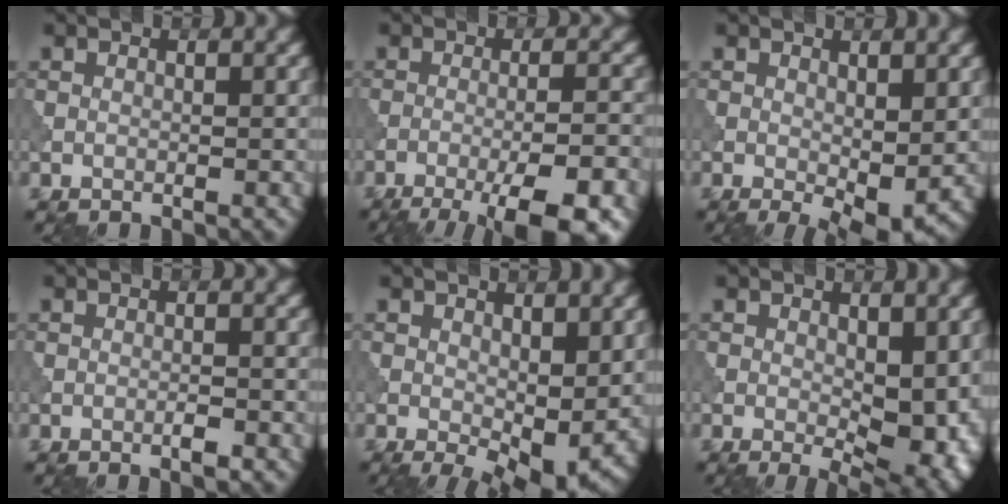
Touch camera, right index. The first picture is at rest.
{"total": 9.5, "force": [-5.8, 2.3, 7.1], "torque": [-0.103, -0.009, -0.078]}
{"total": 3.6, "force": [-0.4, 1.4, 3.3], "torque": [-0.048, -0.013, -0.002]}
{"total": 1.0, "force": [-0.5, 0.1, 0.9], "torque": [-0.015, 0.001, -0.011]}
{"total": 5.9, "force": [-0.3, 2.9, 5.1], "torque": [-0.080, -0.019, 0.004]}
{"total": 6.8, "force": [-0.4, 3.4, 5.9], "torque": [-0.085, -0.015, 0.004]}